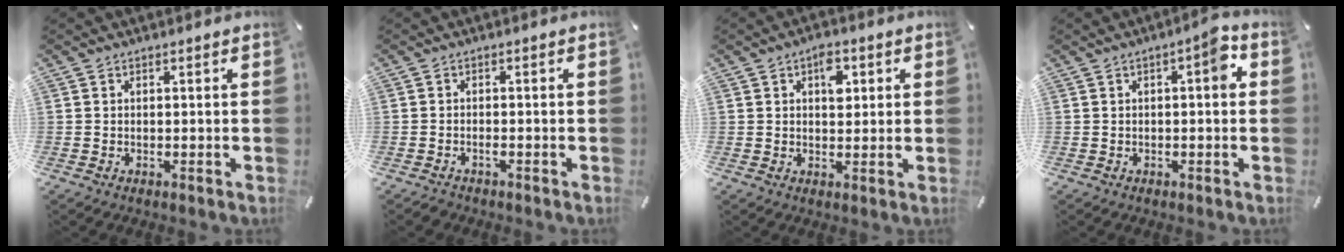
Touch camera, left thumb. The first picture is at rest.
{"total": 1.3, "force": [-1.0, 0.5, 0.6], "torque": [-0.015, 0.002, -0.021]}
{"total": 5.1, "force": [1.7, 3.3, 3.5], "torque": [-0.035, -0.007, 0.021]}
{"total": 5.6, "force": [0.5, 1.8, 5.3], "torque": [-0.067, 0.003, -0.001]}